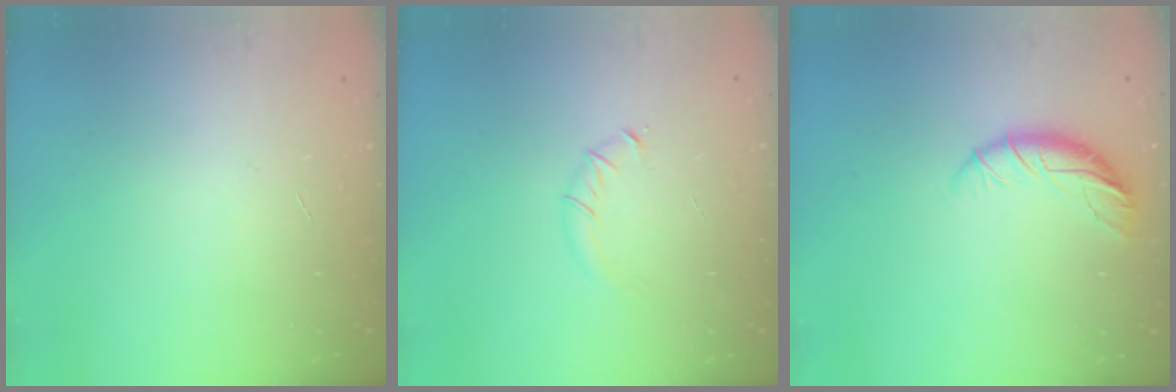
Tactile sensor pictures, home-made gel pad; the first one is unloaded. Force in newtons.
{"total": 3.2, "press": 3.1, "slide": 0.9}
{"total": 8.9, "press": 8.7, "slide": 1.5}